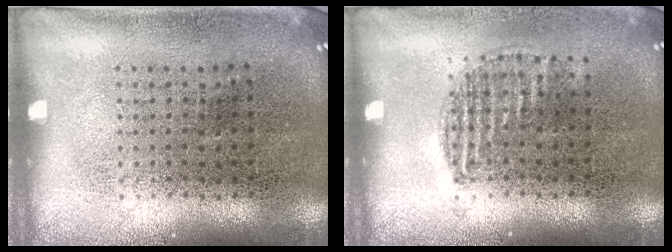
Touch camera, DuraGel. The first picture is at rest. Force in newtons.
{"total": 0.9, "press": 0.8, "slide": 0.4}